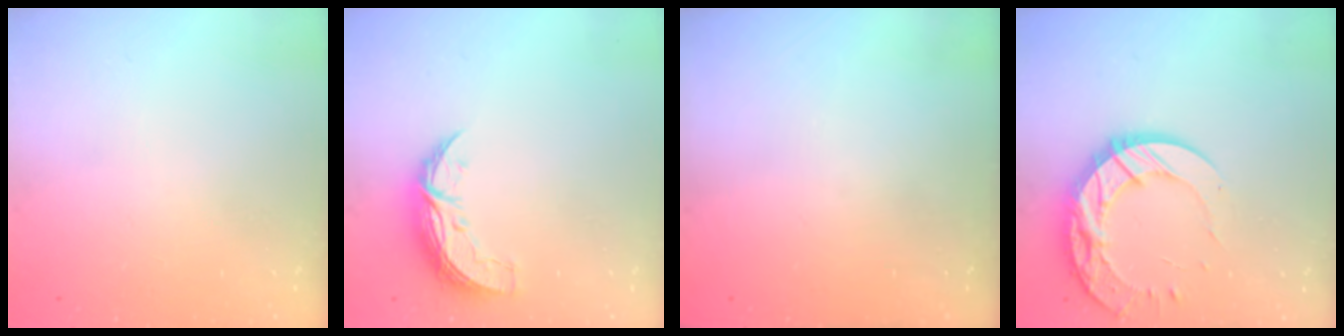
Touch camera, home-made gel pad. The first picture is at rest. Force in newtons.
{"total": 7.5, "press": 7.5, "slide": 0.5}
{"total": 0.0}
{"total": 16.1, "press": 16.0, "slide": 1.2}